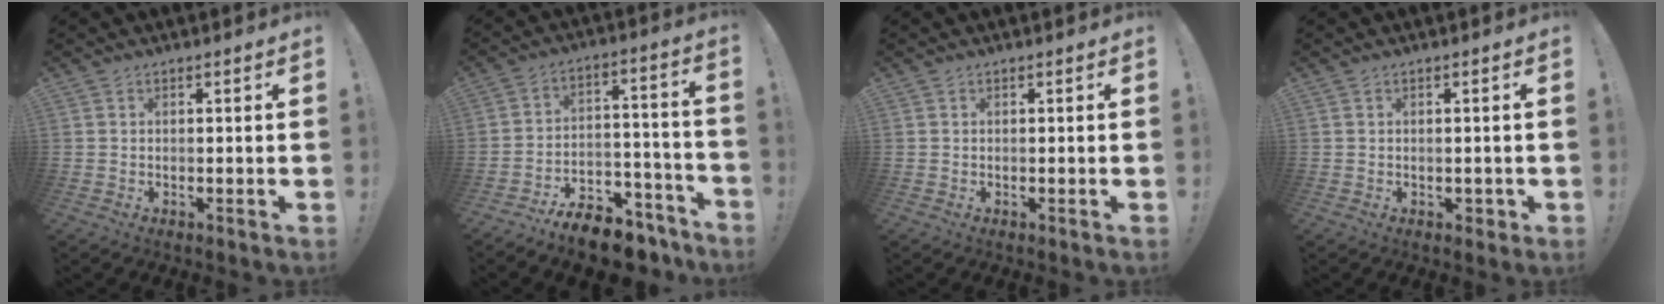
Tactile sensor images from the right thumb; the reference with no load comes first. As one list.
[{"total": 13.4, "force": [-10.9, 5.6, 5.3], "torque": [-0.045, 0.085, -0.185]}, {"total": 0.0}, {"total": 1.6, "force": [-0.2, 1.2, 1.0], "torque": [-0.008, 0.002, -0.003]}]